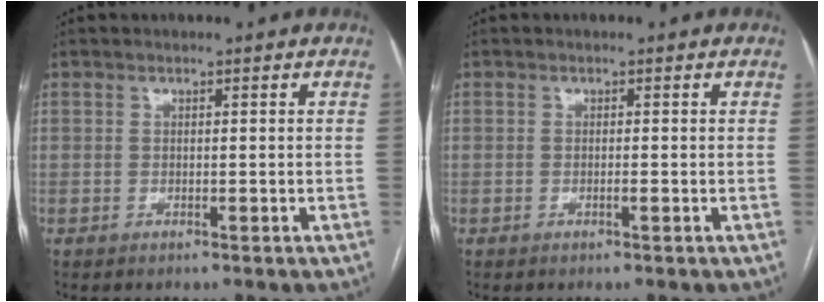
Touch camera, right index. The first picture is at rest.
{"total": 0.6, "force": [-0.2, -0.3, 0.5], "torque": [-0.011, 0.000, -0.004]}